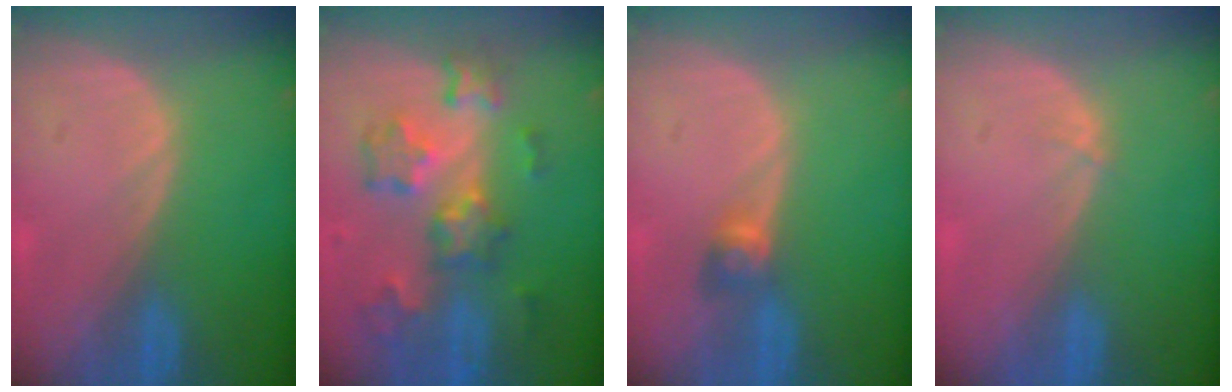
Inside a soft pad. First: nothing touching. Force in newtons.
{"total": 9.2, "press": 8.1, "slide": 4.5}
{"total": 2.7, "press": 2.4, "slide": 1.2}
{"total": 0.6, "press": 0.4, "slide": 0.3}